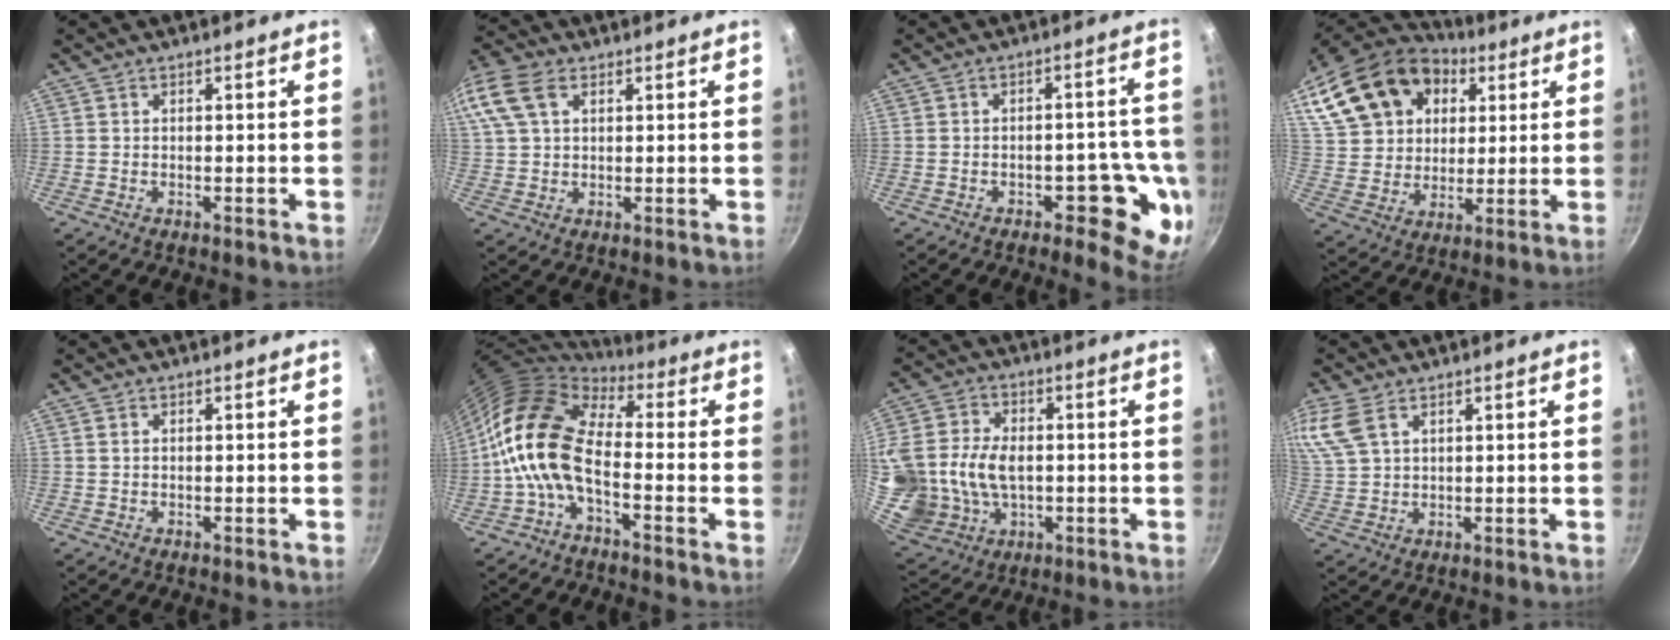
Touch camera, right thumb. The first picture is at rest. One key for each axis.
{"total": 13.8, "fx": 5.7, "fy": 9.1, "fz": 8.8, "tx": -0.207, "ty": 0.037, "tz": 0.105}
{"total": 11.4, "fx": -3.5, "fy": 5.6, "fz": 9.3, "tx": -0.050, "ty": 0.025, "tz": -0.038}
{"total": 23.2, "fx": 9.0, "fy": 17.0, "fz": 13.0, "tx": -0.236, "ty": 0.019, "tz": 0.161}
{"total": 0.6, "fx": 0.3, "fy": 0.3, "fz": 0.4, "tx": -0.008, "ty": 0.001, "tz": 0.006}
{"total": 11.9, "fx": -2.8, "fy": 6.3, "fz": 9.7, "tx": -0.167, "ty": 0.034, "tz": -0.072}
{"total": 20.3, "fx": 0.0, "fy": 15.4, "fz": 13.3, "tx": -0.294, "ty": 0.008, "tz": 0.013}
{"total": 9.1, "fx": 4.9, "fy": 5.2, "fz": 5.7, "tx": -0.127, "ty": 0.010, "tz": 0.104}